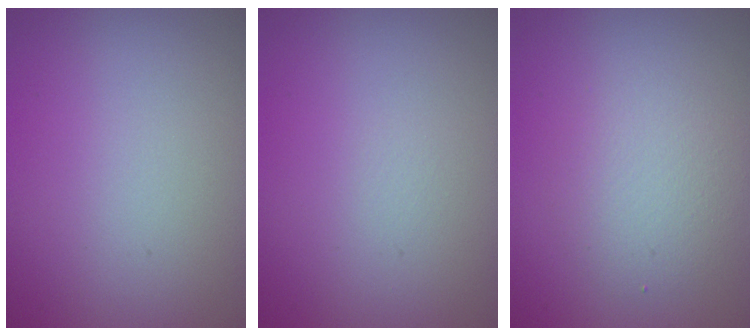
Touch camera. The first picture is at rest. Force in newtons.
{"total": 0.0}
{"total": 2.9, "press": 2.9, "slide": 0.2}